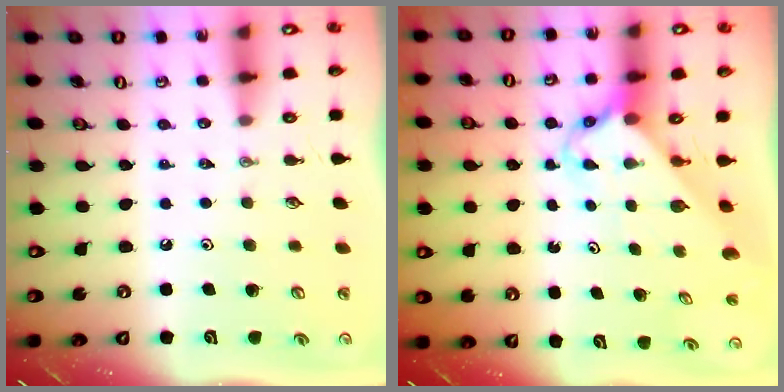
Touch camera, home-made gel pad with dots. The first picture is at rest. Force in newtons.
{"total": 2.8, "press": 2.8, "slide": 0.2}